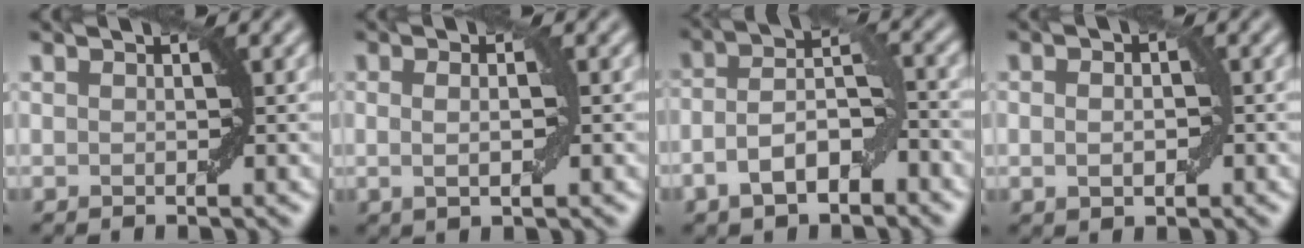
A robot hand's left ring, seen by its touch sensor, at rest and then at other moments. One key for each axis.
{"total": 2.2, "fx": 0.2, "fy": 0.7, "fz": 2.0, "tx": -0.028, "ty": -0.002, "tz": 0.001}
{"total": 5.5, "fx": -2.5, "fy": 2.5, "fz": 4.2, "tx": -0.075, "ty": 0.010, "tz": -0.051}
{"total": 2.2, "fx": -0.2, "fy": 1.4, "fz": 1.7, "tx": -0.025, "ty": 0.004, "tz": -0.002}